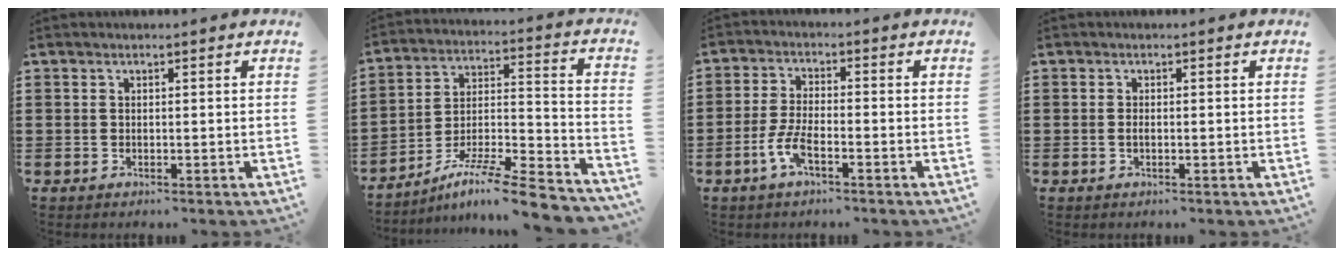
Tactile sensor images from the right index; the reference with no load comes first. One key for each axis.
{"total": 10.1, "fx": -8.3, "fy": 0.5, "fz": 5.8, "tx": -0.087, "ty": 0.009, "tz": -0.162}
{"total": 5.0, "fx": -2.5, "fy": 1.5, "fz": 4.0, "tx": -0.102, "ty": -0.008, "tz": -0.053}
{"total": 0.7, "fx": -0.2, "fy": 0.3, "fz": 0.6, "tx": -0.014, "ty": -0.002, "tz": -0.002}